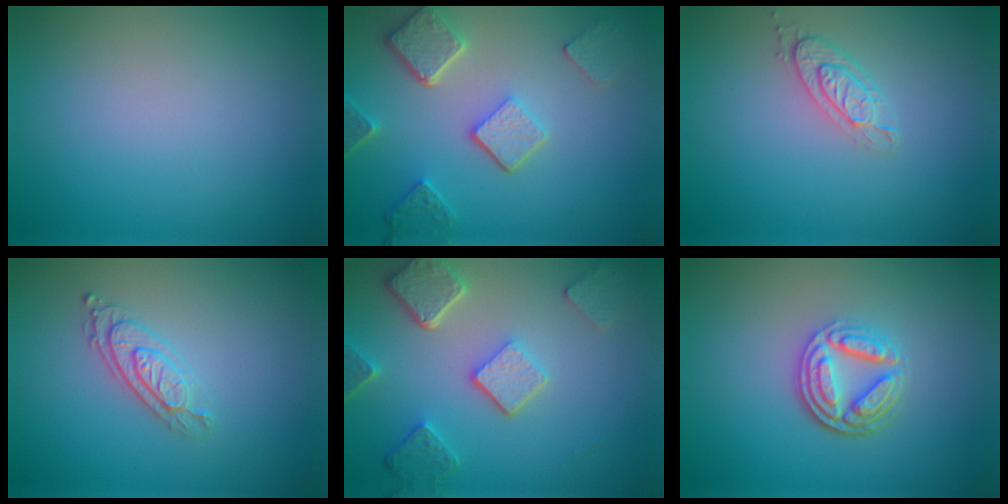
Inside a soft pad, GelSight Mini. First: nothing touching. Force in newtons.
{"total": 5.0, "press": 3.8, "slide": 3.2}
{"total": 2.1, "press": 1.8, "slide": 1.1}
{"total": 2.8, "press": 2.2, "slide": 1.7}
{"total": 5.1, "press": 4.0, "slide": 3.2}
{"total": 4.3, "press": 3.4, "slide": 2.7}